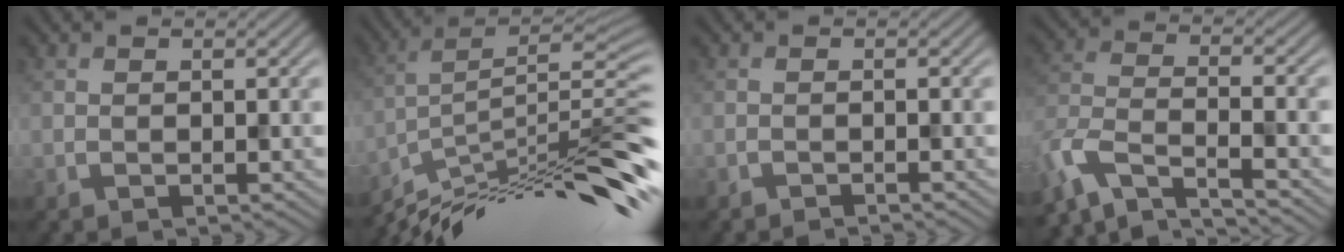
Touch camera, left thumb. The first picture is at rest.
{"total": 16.0, "force": [-11.3, 2.5, 11.0], "torque": [-0.202, 0.013, -0.199]}
{"total": 0.8, "force": [-0.7, -0.1, 0.2], "torque": [0.000, 0.000, -0.015]}
{"total": 9.4, "force": [-7.5, 2.3, 5.2], "torque": [-0.104, -0.008, -0.141]}